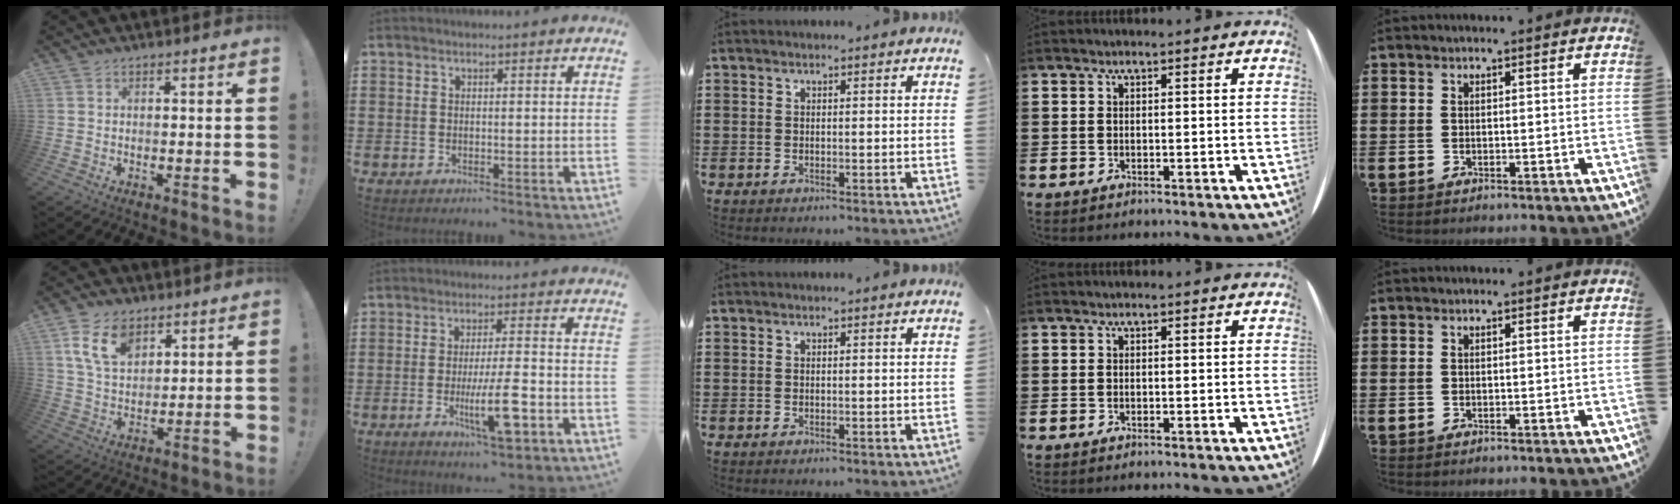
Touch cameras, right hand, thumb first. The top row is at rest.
{"thumb": {"total": 11.6, "force": [6.4, 7.3, 6.5], "torque": [-0.113, -0.020, 0.124]}, "index": {"total": 9.6, "force": [-3.4, 1.7, 8.8], "torque": [-0.165, -0.013, -0.059]}}